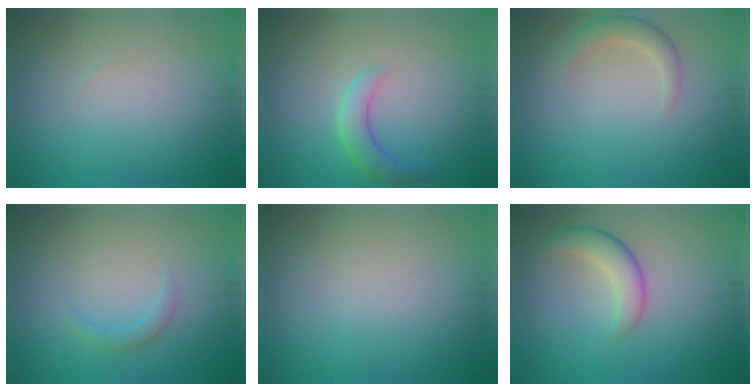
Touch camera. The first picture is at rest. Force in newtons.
{"total": 2.6, "press": 2.6, "slide": 0.1}
{"total": 1.9, "press": 1.9, "slide": 0.1}
{"total": 1.2, "press": 1.2, "slide": 0.1}
{"total": 0.0}
{"total": 3.0, "press": 3.0, "slide": 0.1}